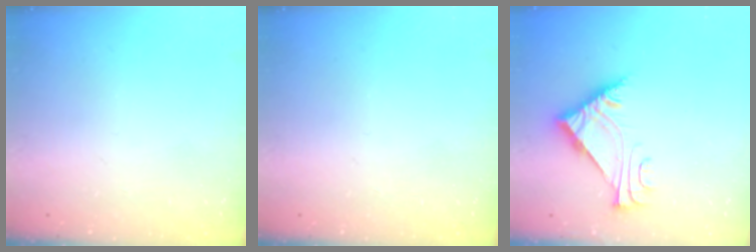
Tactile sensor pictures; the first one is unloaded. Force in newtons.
{"total": 0.0}
{"total": 7.0, "press": 7.0, "slide": 0.3}